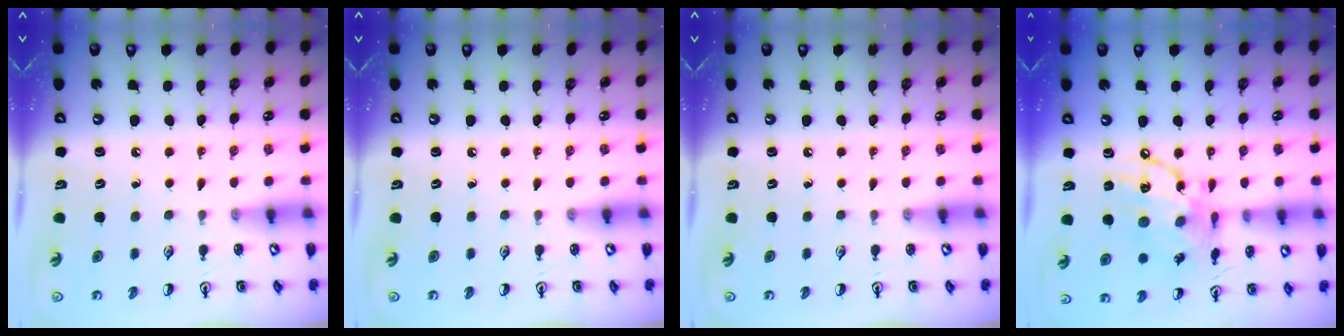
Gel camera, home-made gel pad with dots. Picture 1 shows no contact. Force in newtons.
{"total": 0.0}
{"total": 0.0}
{"total": 16.2, "press": 16.2, "slide": 1.4}